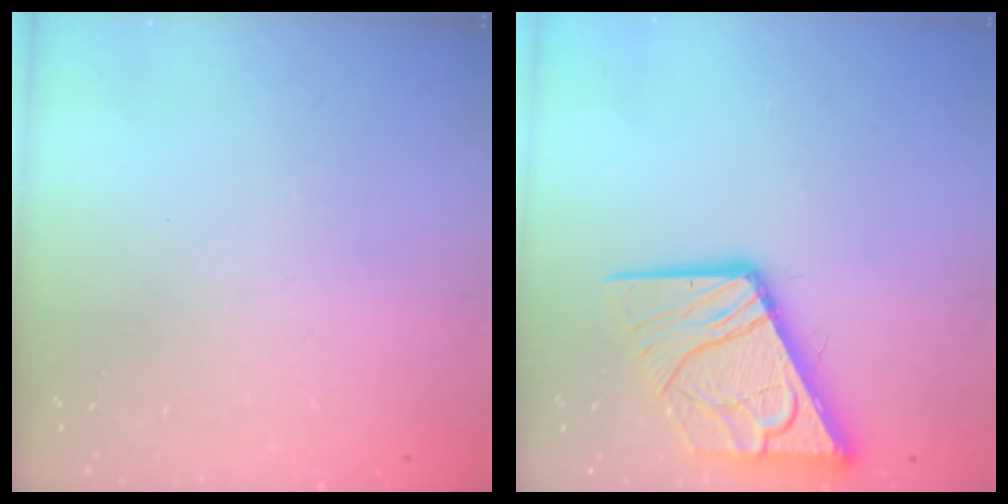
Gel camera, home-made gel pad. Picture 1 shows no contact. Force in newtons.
{"total": 14.8, "press": 14.7, "slide": 1.7}